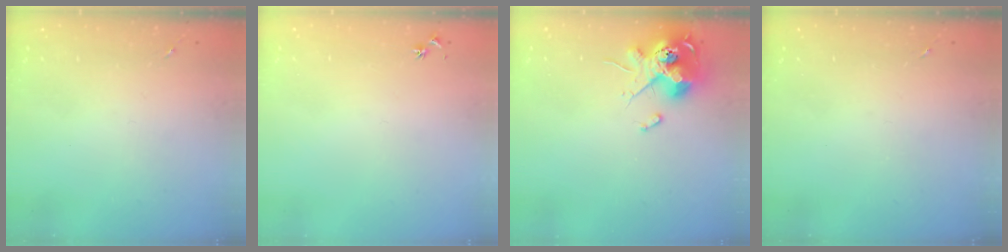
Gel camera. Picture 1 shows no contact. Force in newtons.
{"total": 3.0, "press": 2.9, "slide": 0.3}
{"total": 14.0, "press": 13.9, "slide": 1.5}
{"total": 0.0}